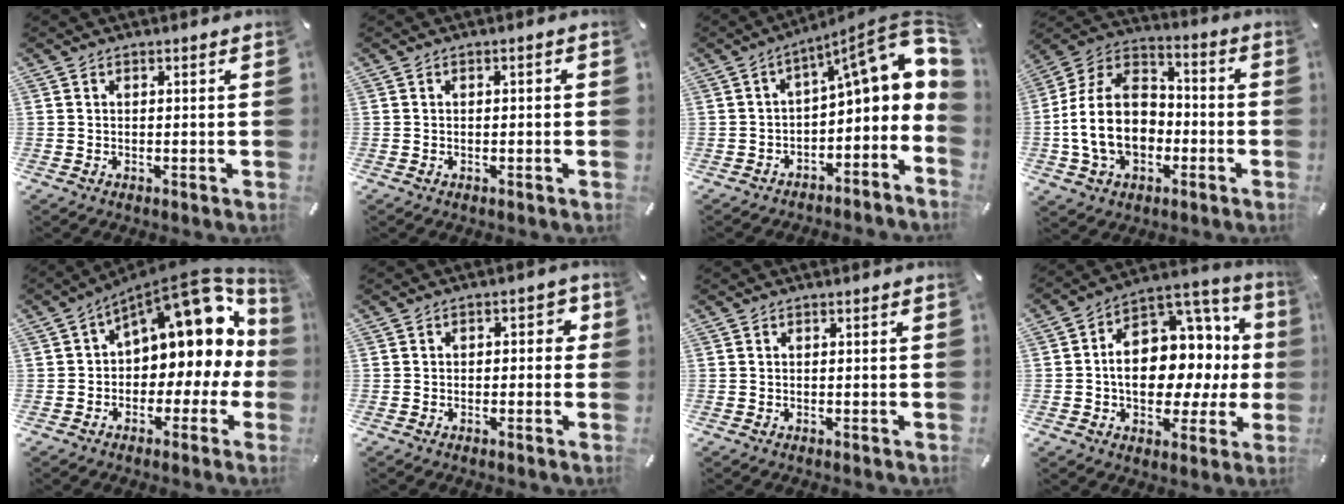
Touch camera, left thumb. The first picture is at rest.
{"total": 0.8, "force": [-0.4, 0.4, 0.6], "torque": [-0.011, 0.000, -0.008]}
{"total": 12.8, "force": [4.6, 5.1, 10.8], "torque": [-0.131, -0.052, 0.063]}
{"total": 16.4, "force": [-4.0, 12.2, 10.3], "torque": [-0.244, 0.027, -0.076]}
{"total": 15.3, "force": [7.8, 8.3, 10.3], "torque": [-0.148, -0.063, 0.132]}
{"total": 2.9, "force": [-0.7, 2.0, 2.0], "torque": [-0.031, 0.011, -0.018]}
{"total": 0.0}
{"total": 15.6, "force": [-0.5, 11.4, 10.6], "torque": [-0.144, -0.019, -0.007]}